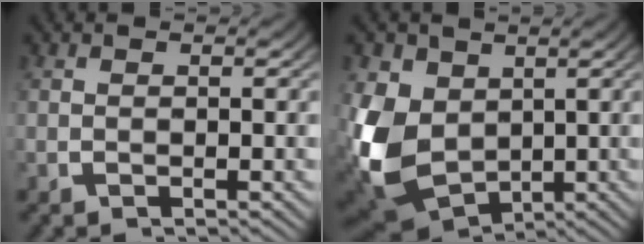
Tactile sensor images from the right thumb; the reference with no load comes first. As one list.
[{"total": 11.9, "force": [-1.6, 9.2, 7.4], "torque": [-0.219, -0.070, 0.011]}]